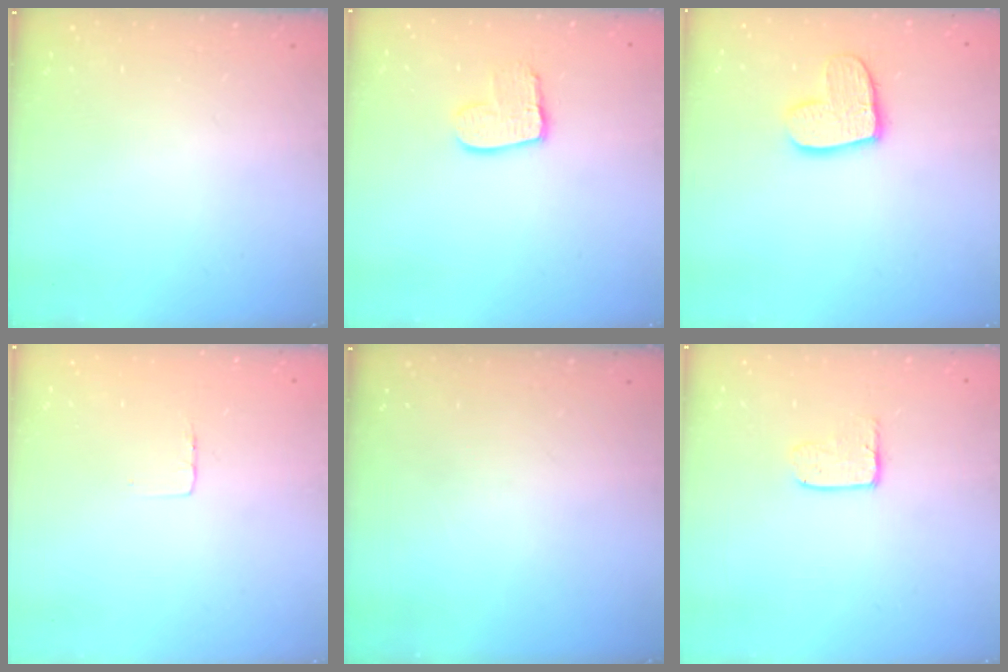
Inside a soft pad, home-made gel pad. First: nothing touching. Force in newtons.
{"total": 9.5, "press": 9.5, "slide": 0.7}
{"total": 11.9, "press": 11.9, "slide": 0.9}
{"total": 3.0, "press": 3.0, "slide": 0.1}
{"total": 0.0}
{"total": 4.0, "press": 4.0, "slide": 0.4}